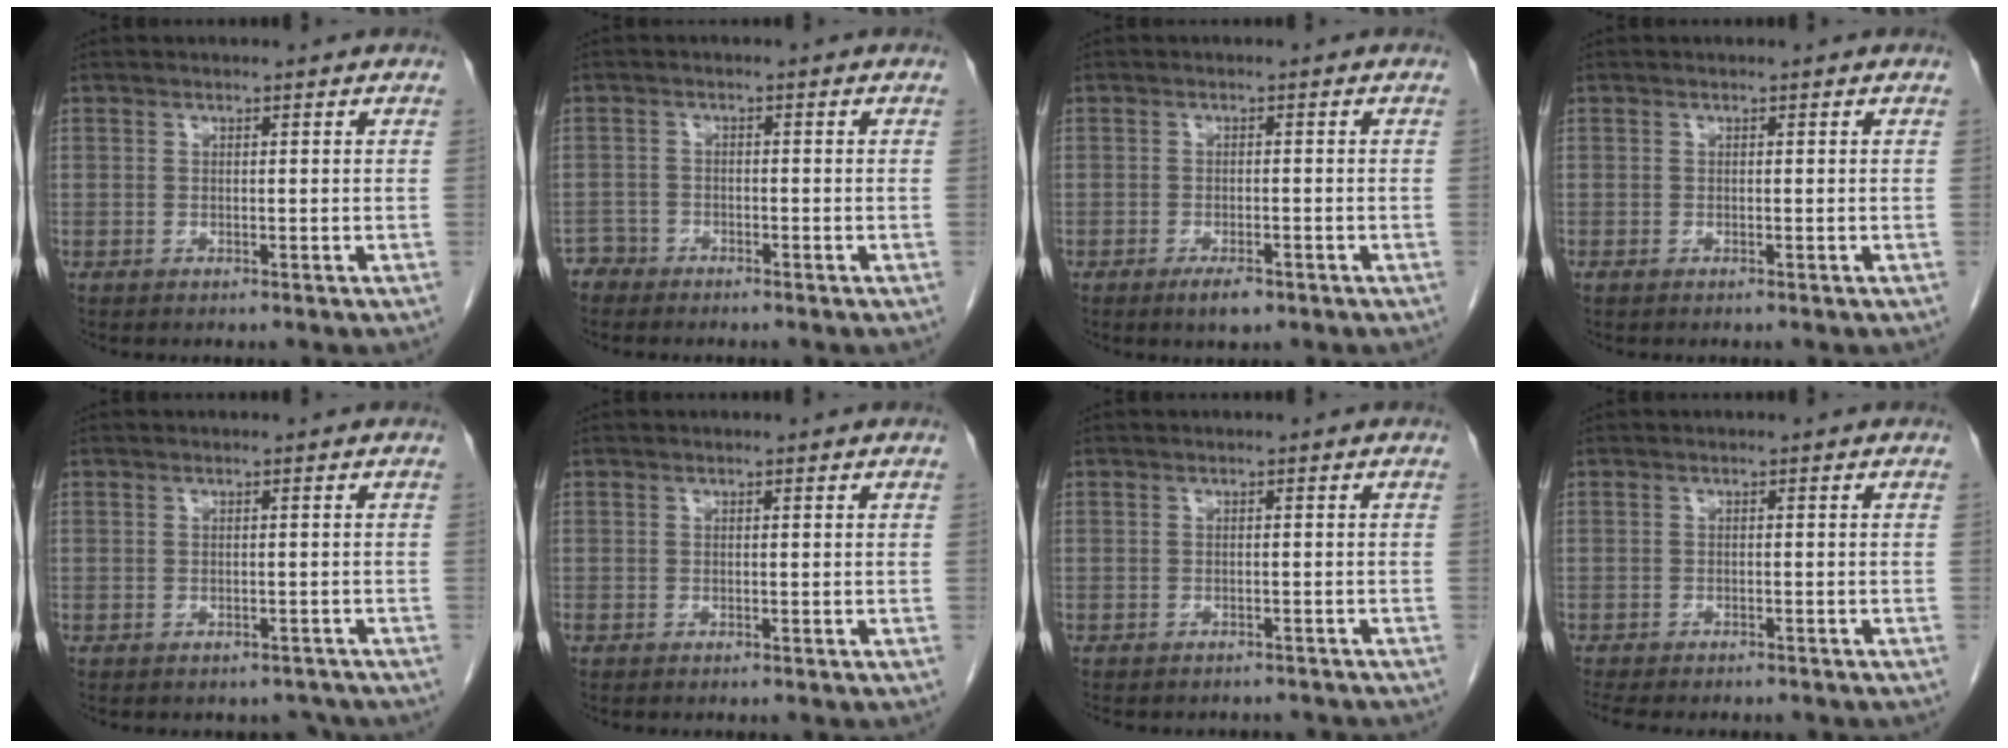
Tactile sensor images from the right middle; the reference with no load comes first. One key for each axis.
{"total": 2.1, "fx": -1.8, "fy": 0.8, "fz": -0.7, "tx": 0.014, "ty": 0.002, "tz": -0.036}
{"total": 2.9, "fx": -1.8, "fy": 0.9, "fz": 2.0, "tx": -0.039, "ty": -0.002, "tz": -0.027}
{"total": 0.0}
{"total": 2.5, "fx": -2.2, "fy": 1.2, "fz": -0.1, "tx": 0.007, "ty": 0.006, "tz": -0.029}
{"total": 0.0}
{"total": 8.9, "fx": -8.0, "fy": 3.0, "fz": 2.5, "tx": -0.038, "ty": 0.002, "tz": -0.087}
{"total": 10.0, "fx": -8.5, "fy": 2.8, "fz": 4.3, "tx": -0.067, "ty": -0.006, "tz": -0.111}